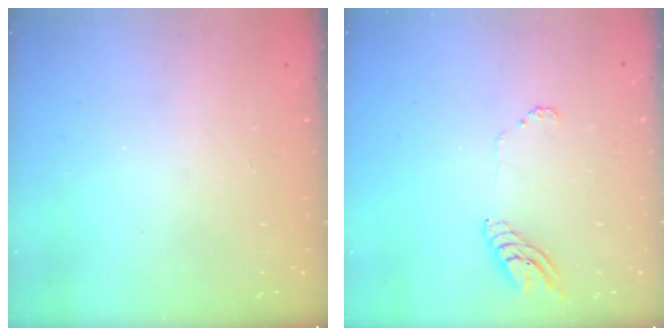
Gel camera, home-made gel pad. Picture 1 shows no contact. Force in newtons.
{"total": 6.4, "press": 6.4, "slide": 0.4}